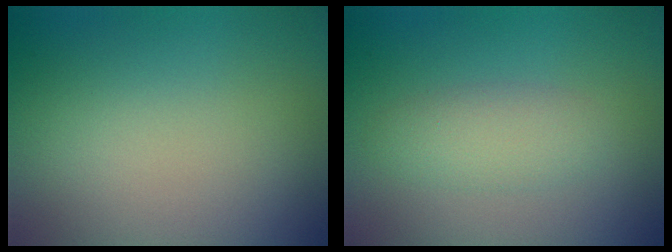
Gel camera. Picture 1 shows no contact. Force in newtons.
{"total": 2.4, "press": 2.4, "slide": 0.0}